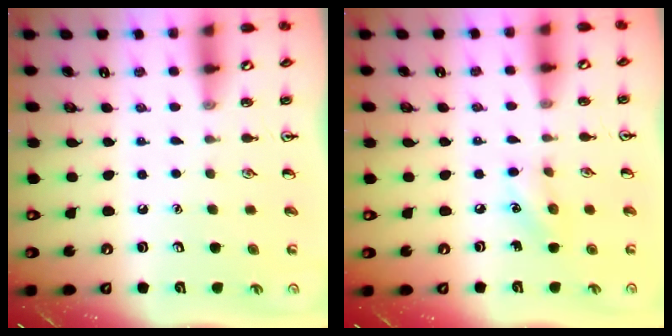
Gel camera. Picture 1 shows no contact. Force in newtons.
{"total": 6.2, "press": 6.0, "slide": 1.5}